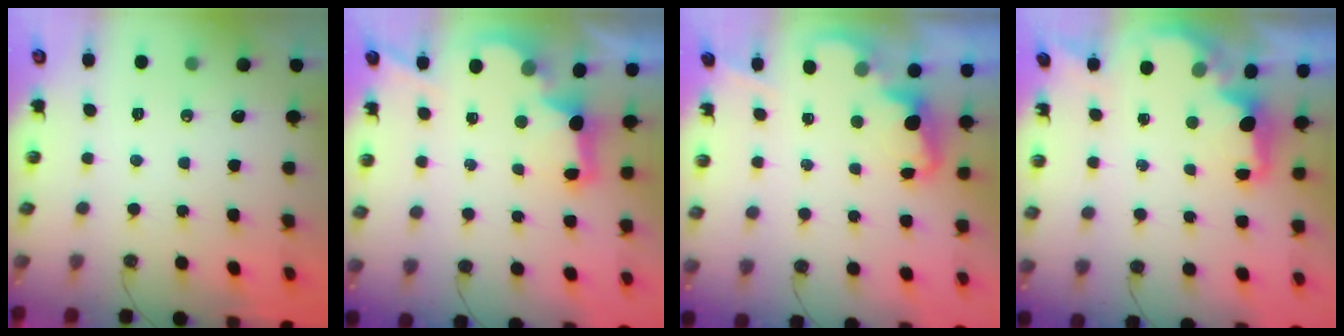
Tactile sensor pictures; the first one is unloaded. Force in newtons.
{"total": 2.9, "press": 2.8, "slide": 0.9}
{"total": 2.4, "press": 2.3, "slide": 0.6}
{"total": 1.6, "press": 1.5, "slide": 0.5}